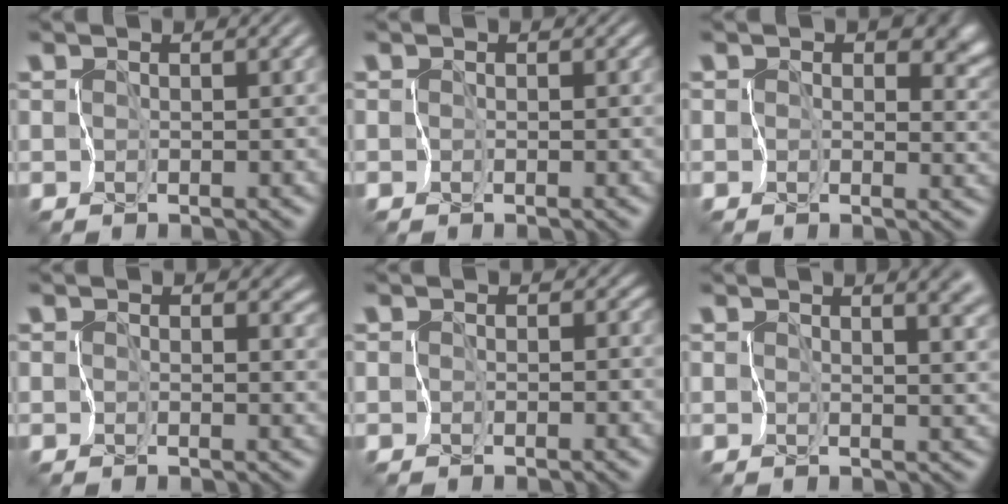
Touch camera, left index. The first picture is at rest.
{"total": 0.6, "force": [0.0, 0.6, 0.2], "torque": [0.009, 0.004, -0.002]}
{"total": 5.0, "force": [1.3, 3.7, 3.2], "torque": [-0.034, -0.007, 0.017]}
{"total": 2.3, "force": [0.6, 1.8, 1.4], "torque": [-0.012, 0.005, 0.005]}
{"total": 1.2, "force": [-0.1, 1.1, 0.5], "torque": [0.010, 0.008, -0.007]}
{"total": 4.6, "force": [2.1, 2.3, 3.5], "torque": [-0.032, -0.002, 0.028]}